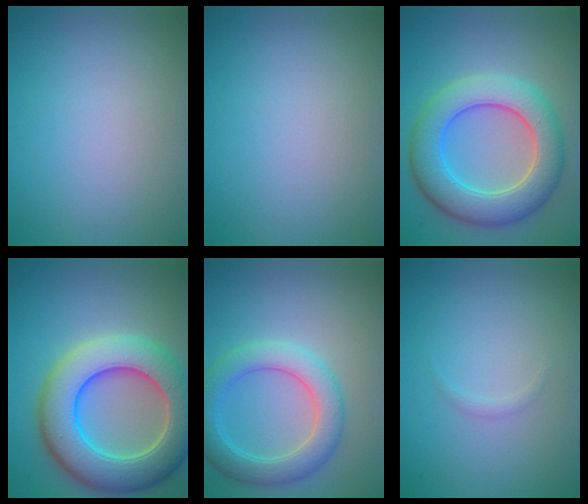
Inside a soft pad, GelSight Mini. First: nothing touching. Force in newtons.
{"total": 0.0}
{"total": 7.6, "press": 7.6, "slide": 0.6}
{"total": 10.2, "press": 10.2, "slide": 0.7}
{"total": 4.6, "press": 4.6, "slide": 0.2}
{"total": 0.5, "press": 0.5, "slide": 0.0}